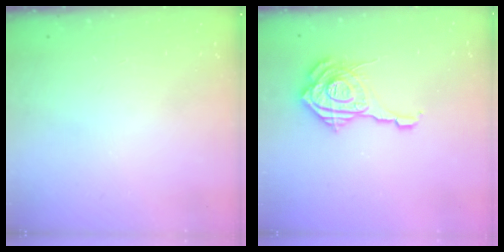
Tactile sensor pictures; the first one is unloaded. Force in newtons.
{"total": 16.9, "press": 16.8, "slide": 1.7}